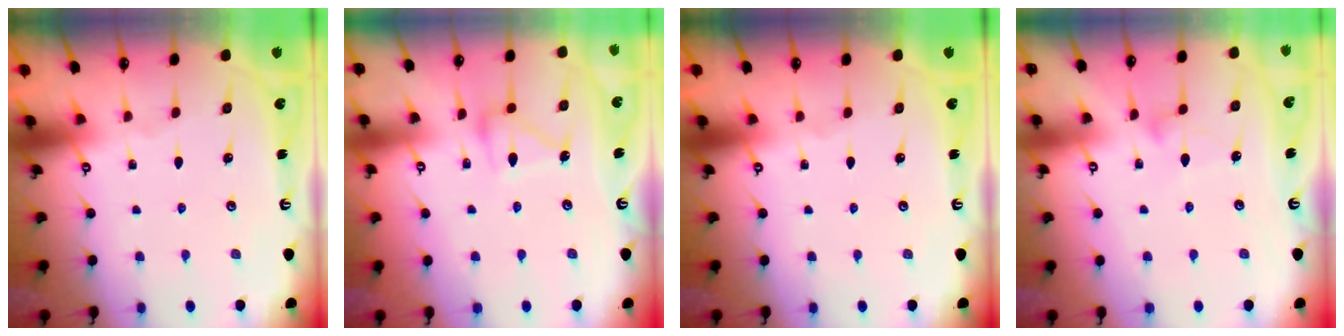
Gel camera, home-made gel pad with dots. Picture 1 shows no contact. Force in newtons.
{"total": 13.1, "press": 13.1, "slide": 0.7}
{"total": 0.0}
{"total": 6.4, "press": 6.4, "slide": 0.5}